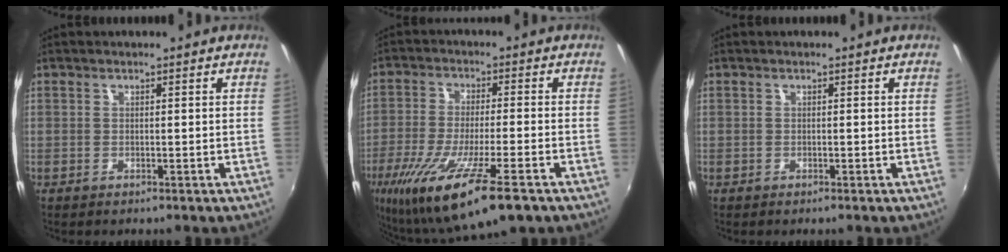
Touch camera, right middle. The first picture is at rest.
{"total": 17.9, "force": [-10.0, 3.2, 14.5], "torque": [-0.288, -0.066, -0.173]}
{"total": 0.0}